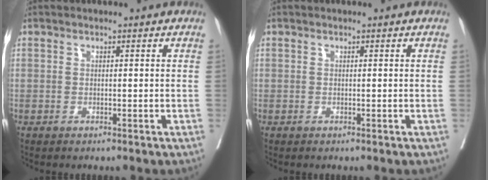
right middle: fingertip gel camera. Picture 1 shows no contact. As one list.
[{"total": 0.0}]